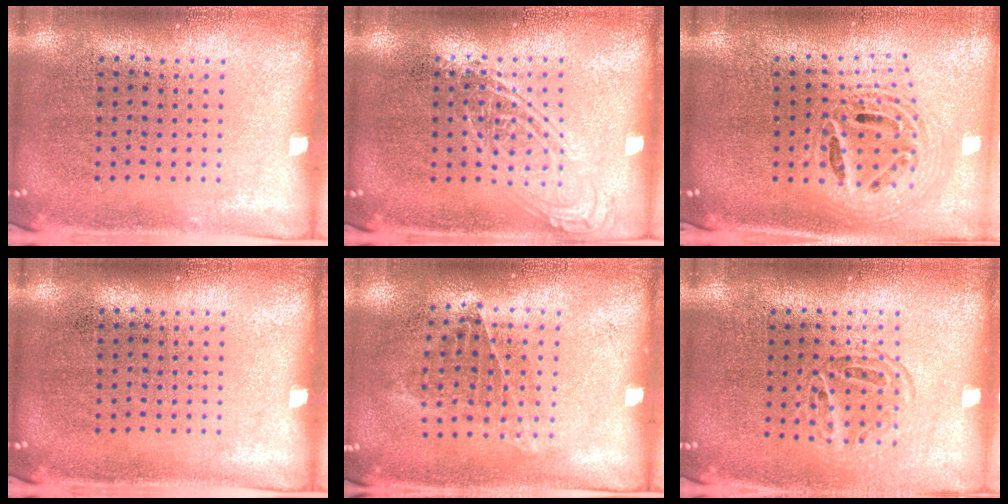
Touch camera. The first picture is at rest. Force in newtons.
{"total": 2.2, "press": 2.2, "slide": 0.2}
{"total": 2.3, "press": 1.8, "slide": 1.4}
{"total": 0.0}
{"total": 0.9, "press": 0.8, "slide": 0.5}
{"total": 1.4, "press": 1.1, "slide": 0.8}